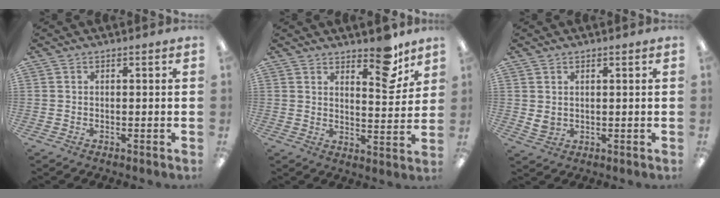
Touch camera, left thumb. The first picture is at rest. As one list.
[{"total": 10.7, "force": [7.9, 4.1, 5.9], "torque": [-0.057, -0.057, 0.131]}, {"total": 2.3, "force": [1.1, 1.8, 0.9], "torque": [-0.004, -0.006, 0.019]}]